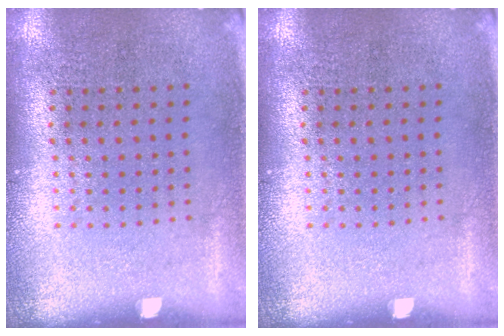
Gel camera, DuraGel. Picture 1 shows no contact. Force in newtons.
{"total": 0.0}